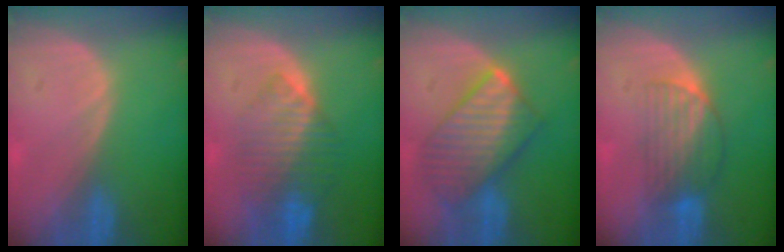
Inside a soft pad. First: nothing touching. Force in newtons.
{"total": 7.9, "press": 7.3, "slide": 2.9}
{"total": 9.6, "press": 9.5, "slide": 0.8}
{"total": 6.5, "press": 5.7, "slide": 3.2}